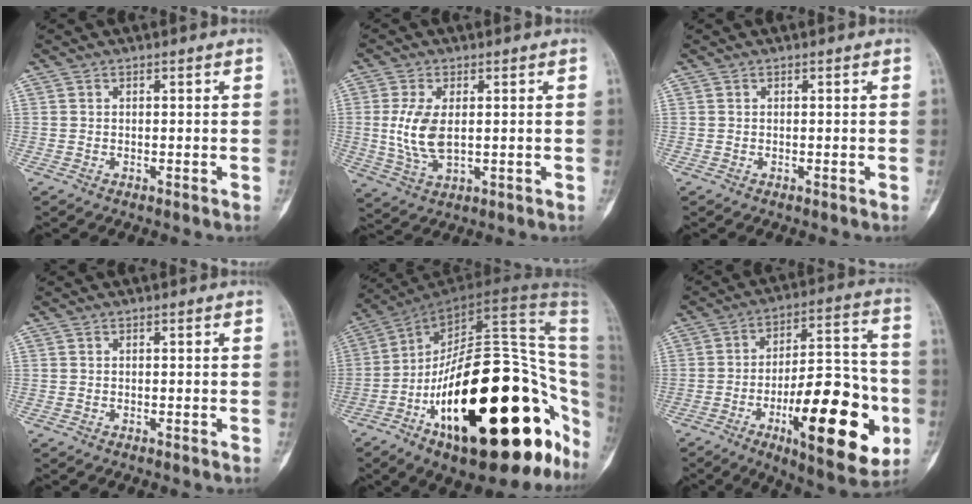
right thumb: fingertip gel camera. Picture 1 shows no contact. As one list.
[{"total": 8.2, "force": [0.6, 4.2, 7.0], "torque": [-0.151, -0.009, 0.019]}, {"total": 0.0}, {"total": 0.0}, {"total": 40.3, "force": [-10.3, 16.0, 35.5], "torque": [-0.436, 0.076, -0.152]}, {"total": 25.2, "force": [-8.2, 9.0, 22.0], "torque": [-0.296, 0.024, -0.113]}]